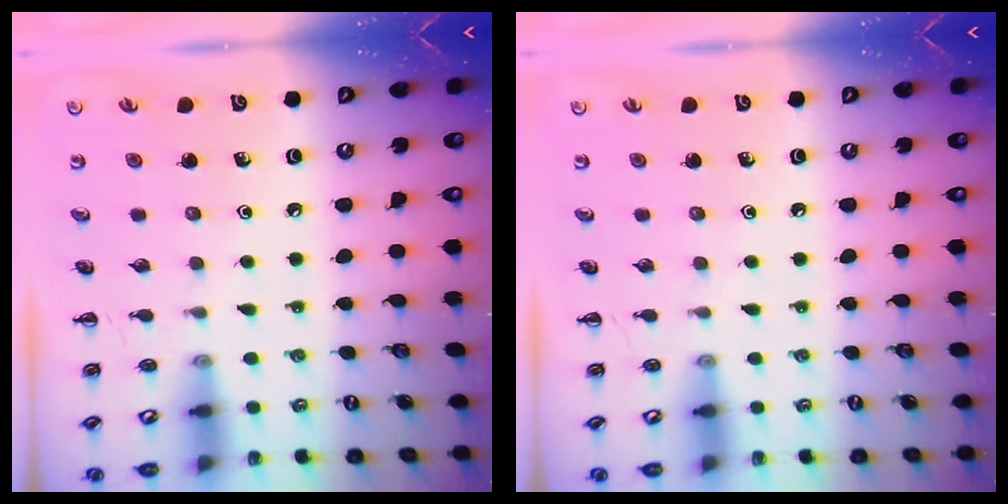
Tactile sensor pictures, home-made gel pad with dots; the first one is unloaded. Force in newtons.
{"total": 0.0}